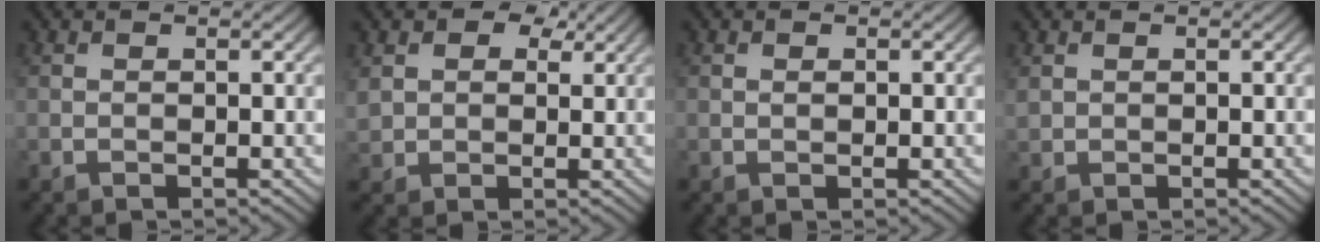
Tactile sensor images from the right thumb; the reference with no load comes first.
{"total": 6.1, "force": [3.0, 4.6, 2.6], "torque": [-0.088, 0.008, 0.054]}
{"total": 0.5, "force": [0.1, 0.4, 0.4], "torque": [-0.005, -0.001, 0.001]}
{"total": 0.9, "force": [0.5, 0.7, 0.3], "torque": [-0.011, -0.002, 0.016]}